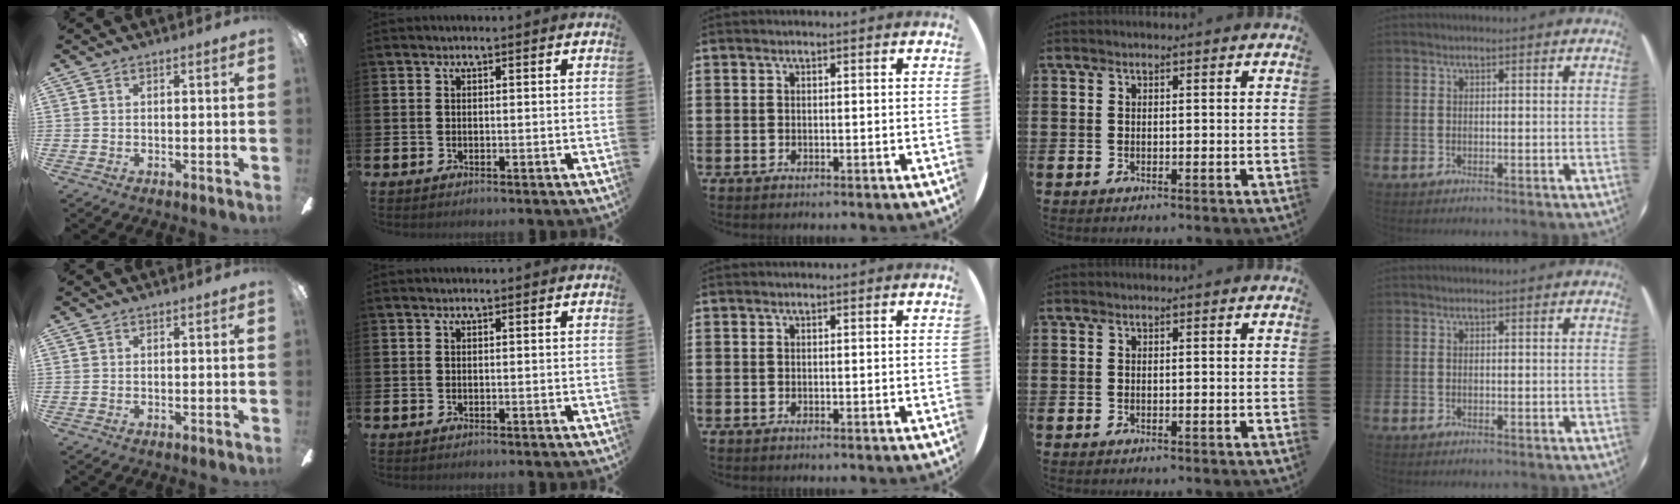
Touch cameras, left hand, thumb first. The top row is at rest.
{}